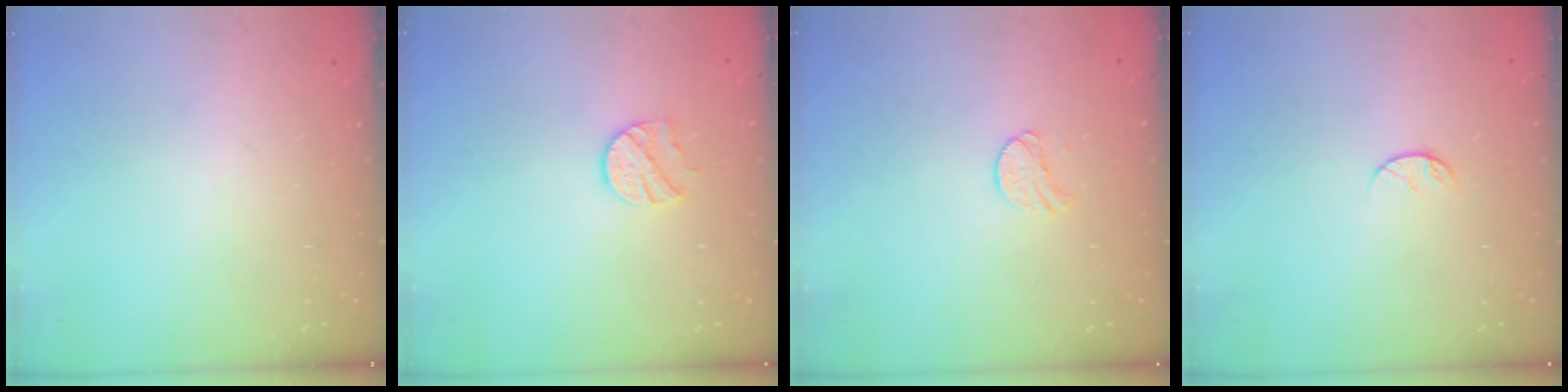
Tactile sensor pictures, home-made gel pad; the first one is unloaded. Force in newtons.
{"total": 8.9, "press": 8.9, "slide": 0.2}
{"total": 7.5, "press": 7.4, "slide": 0.5}
{"total": 5.8, "press": 5.8, "slide": 0.7}